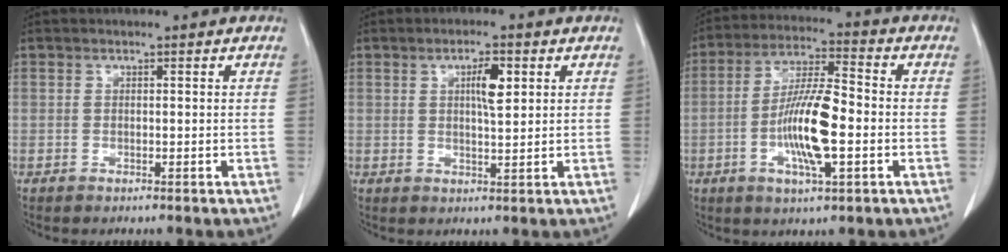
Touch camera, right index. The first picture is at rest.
{"total": 4.1, "force": [1.4, 0.8, 3.7], "torque": [-0.064, 0.001, 0.024]}
{"total": 11.7, "force": [-2.6, 2.2, 11.2], "torque": [-0.215, 0.001, -0.049]}